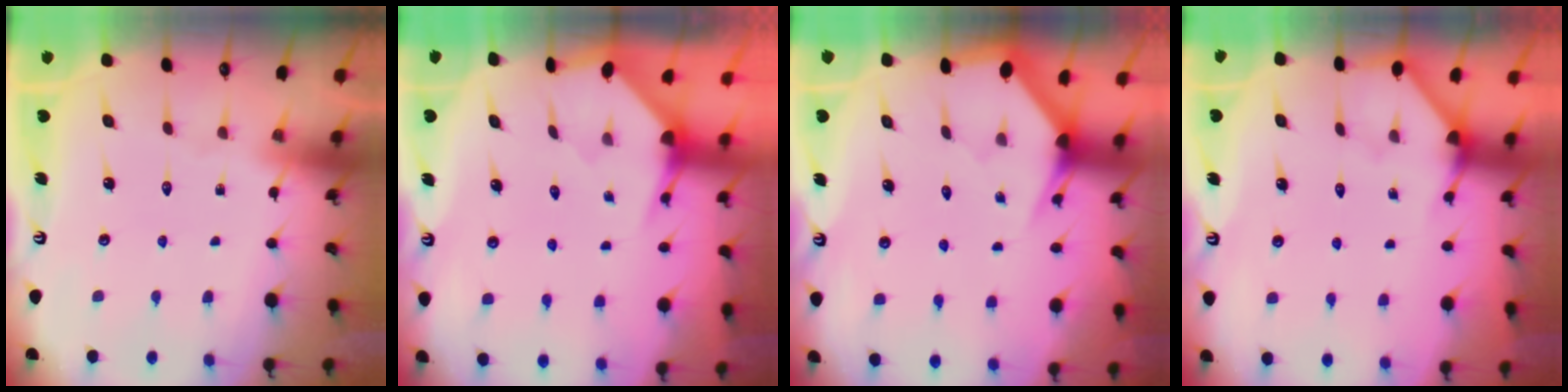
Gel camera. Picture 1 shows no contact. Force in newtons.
{"total": 3.4, "press": 3.4, "slide": 0.3}
{"total": 3.0, "press": 3.0, "slide": 0.0}
{"total": 3.4, "press": 3.4, "slide": 0.4}